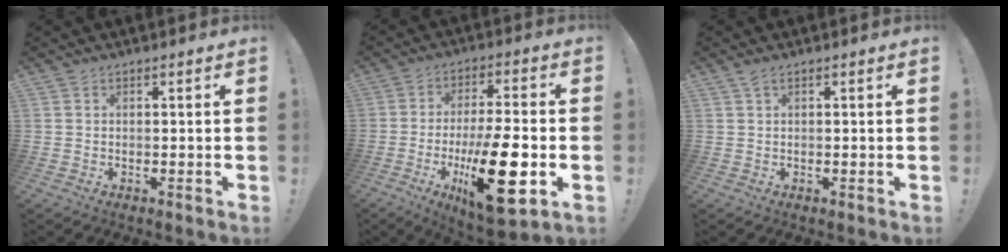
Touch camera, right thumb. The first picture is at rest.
{"total": 20.4, "force": [-6.1, 6.4, 18.5], "torque": [-0.298, 0.019, -0.086]}
{"total": 1.5, "force": [1.0, 0.3, 1.0], "torque": [-0.016, -0.002, 0.017]}